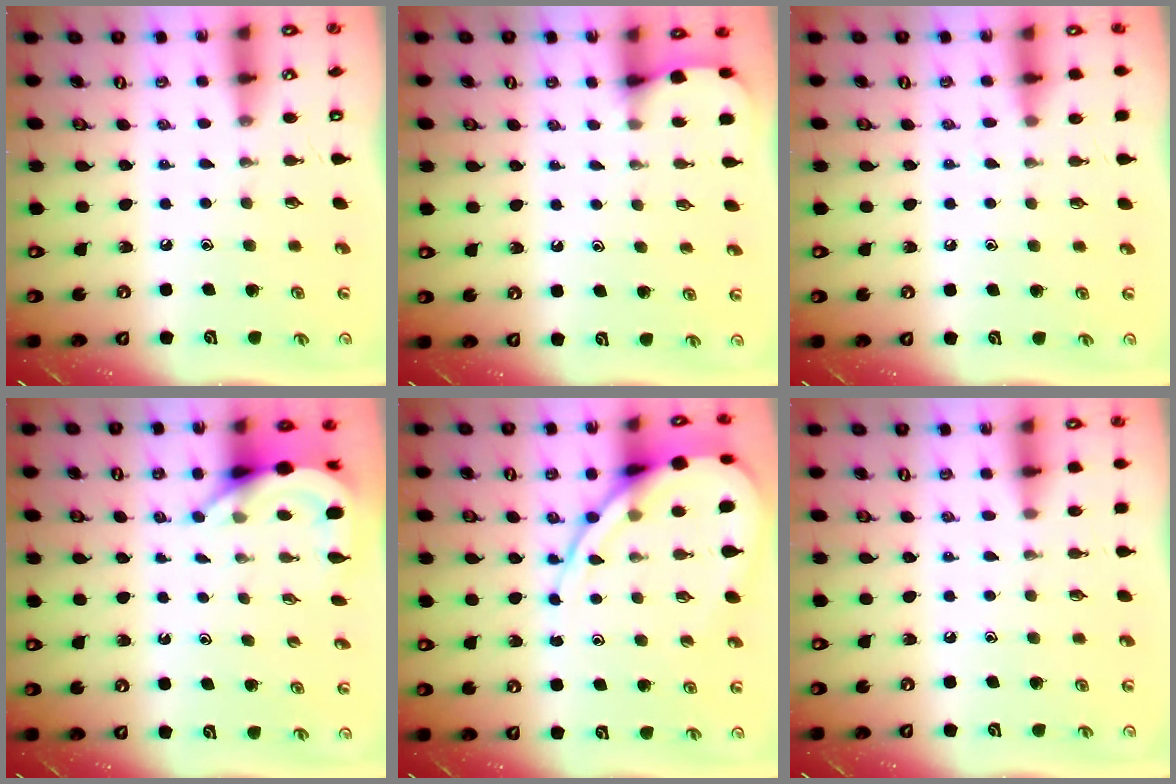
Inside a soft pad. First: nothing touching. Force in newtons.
{"total": 3.0, "press": 2.9, "slide": 0.3}
{"total": 5.0, "press": 5.0, "slide": 0.7}
{"total": 5.8, "press": 5.8, "slide": 0.5}
{"total": 12.1, "press": 12.1, "slide": 0.9}
{"total": 3.1, "press": 3.1, "slide": 0.6}